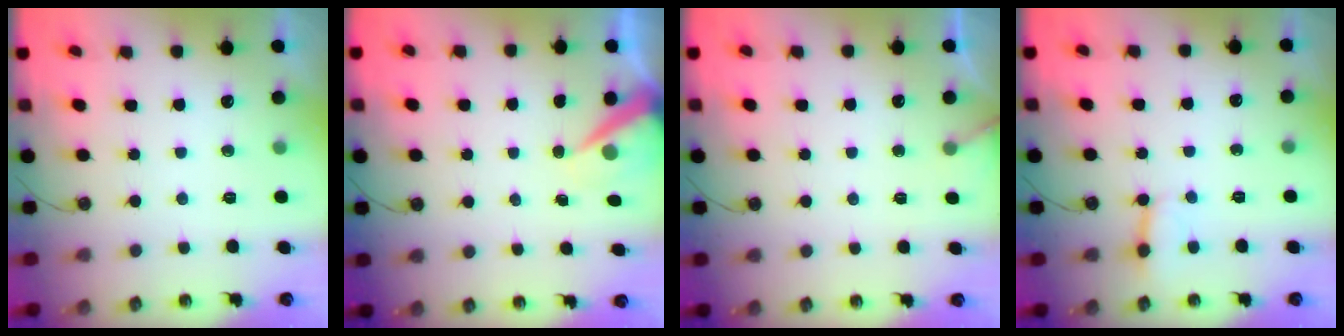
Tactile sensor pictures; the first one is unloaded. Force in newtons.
{"total": 7.5, "press": 7.5, "slide": 0.3}
{"total": 3.4, "press": 3.4, "slide": 0.2}
{"total": 2.8, "press": 2.8, "slide": 0.2}